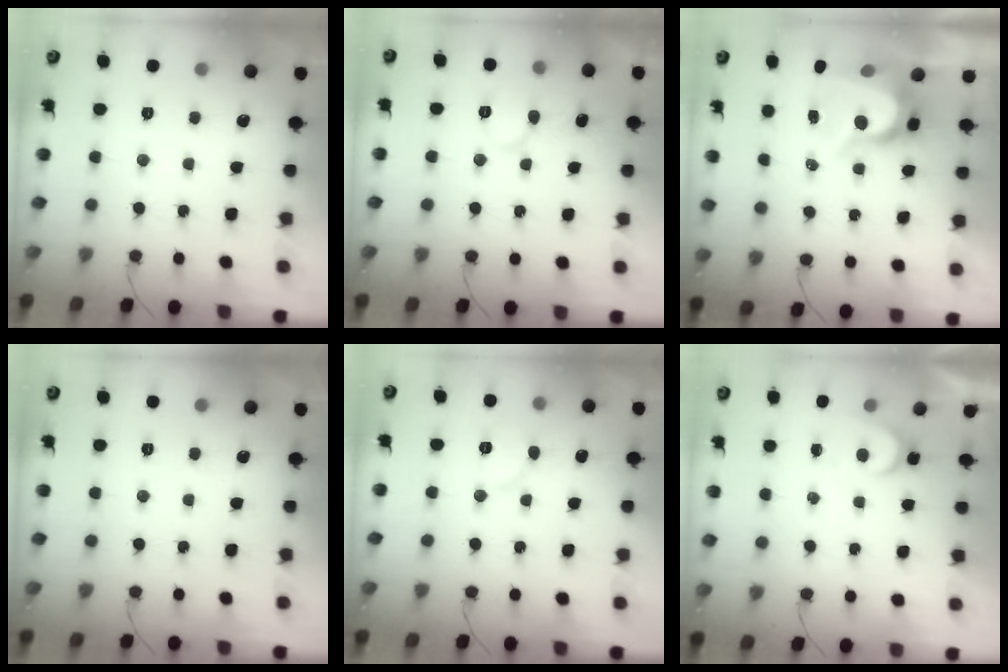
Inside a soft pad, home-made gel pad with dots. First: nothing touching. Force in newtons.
{"total": 6.6, "press": 6.6, "slide": 0.6}
{"total": 8.2, "press": 8.2, "slide": 0.5}
{"total": 0.0}
{"total": 4.9, "press": 4.9, "slide": 0.2}
{"total": 3.5, "press": 3.5, "slide": 0.3}